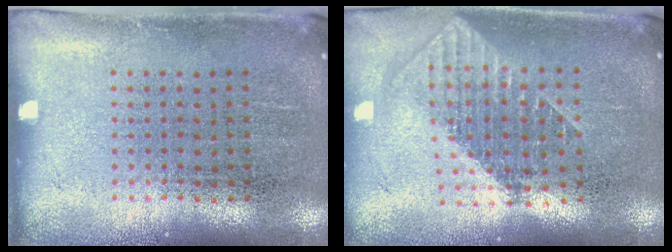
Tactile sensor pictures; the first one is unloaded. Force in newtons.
{"total": 1.8, "press": 1.5, "slide": 1.0}